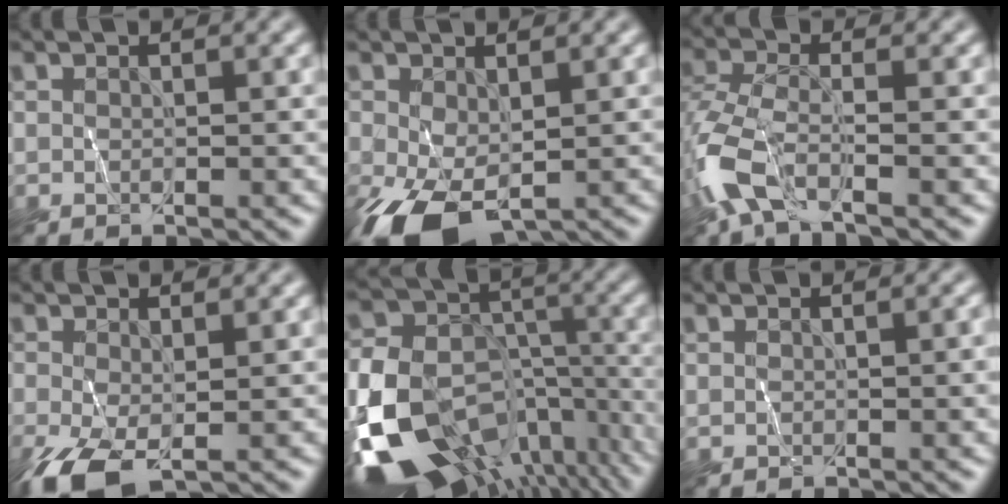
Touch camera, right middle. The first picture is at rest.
{"total": 8.4, "force": [-3.1, 4.9, 6.1], "torque": [-0.162, -0.036, -0.037]}
{"total": 5.9, "force": [-3.0, 2.4, 4.4], "torque": [-0.116, -0.008, -0.068]}
{"total": 5.7, "force": [-2.1, 3.0, 4.3], "torque": [-0.118, -0.020, -0.032]}
{"total": 17.4, "force": [-7.8, 11.7, 10.4], "torque": [-0.227, -0.035, -0.110]}
{"total": 1.5, "force": [0.1, 0.4, 1.5], "torque": [-0.014, 0.003, 0.004]}